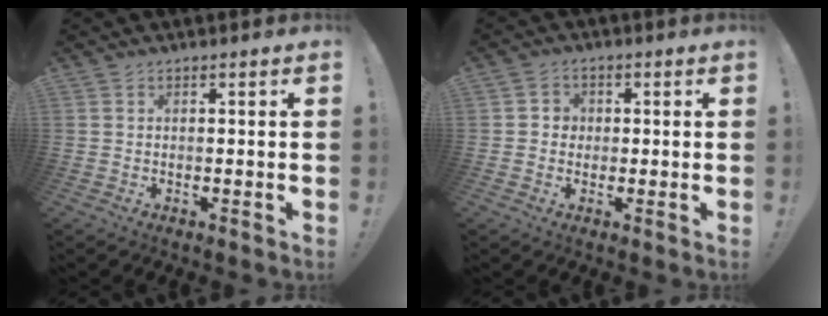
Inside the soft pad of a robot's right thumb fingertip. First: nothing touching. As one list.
[{"total": 1.4, "force": [0.3, 1.4, 0.1], "torque": [0.005, 0.001, 0.003]}]